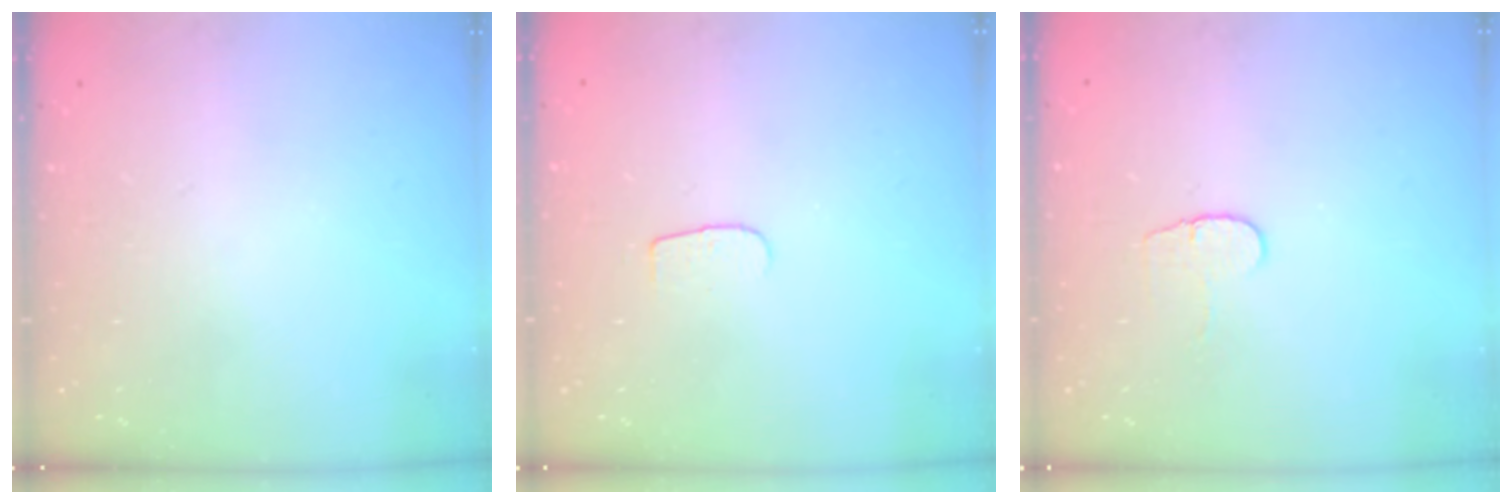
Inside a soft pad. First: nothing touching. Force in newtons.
{"total": 4.2, "press": 4.2, "slide": 0.4}
{"total": 4.8, "press": 4.8, "slide": 0.4}